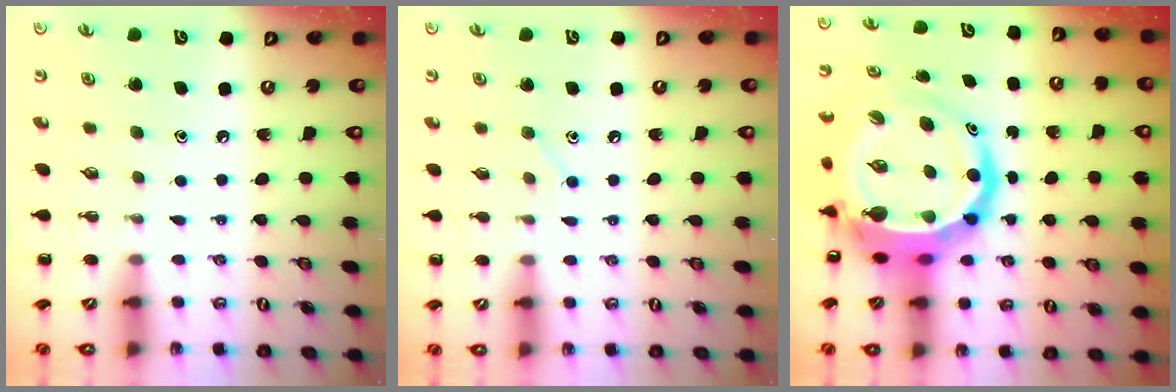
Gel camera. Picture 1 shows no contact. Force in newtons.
{"total": 5.5, "press": 5.3, "slide": 1.4}
{"total": 12.8, "press": 12.3, "slide": 3.6}